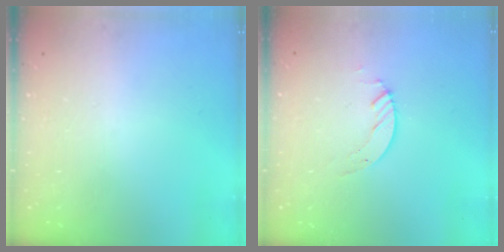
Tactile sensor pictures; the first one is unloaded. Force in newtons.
{"total": 2.7, "press": 2.7, "slide": 0.2}